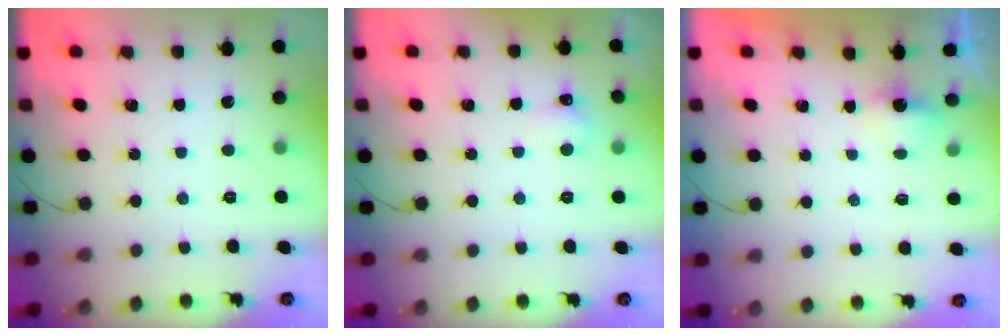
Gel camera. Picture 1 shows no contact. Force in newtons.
{"total": 4.1, "press": 3.9, "slide": 1.1}
{"total": 2.0, "press": 1.8, "slide": 0.8}